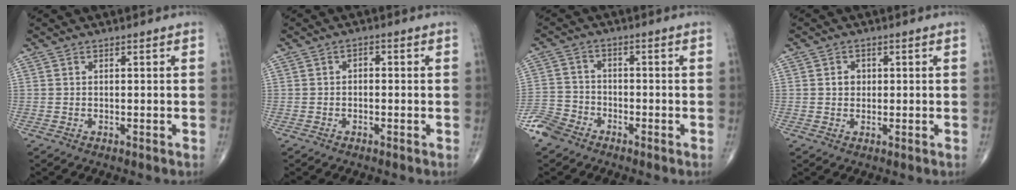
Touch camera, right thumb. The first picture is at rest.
{"total": 1.5, "force": [-0.1, 1.0, 1.1], "torque": [-0.010, 0.006, -0.007]}
{"total": 5.4, "force": [-4.1, 3.3, 1.3], "torque": [-0.020, 0.010, -0.093]}
{"total": 2.1, "force": [0.3, 1.9, 1.0], "torque": [-0.002, 0.003, 0.003]}